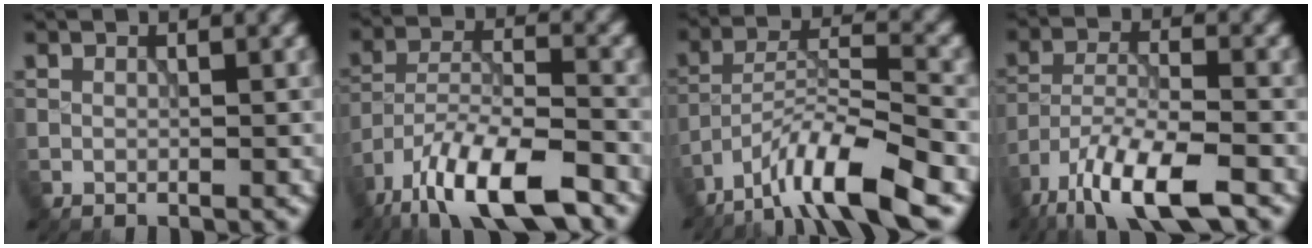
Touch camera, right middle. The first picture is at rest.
{"total": 11.4, "force": [-8.1, 3.4, 7.3], "torque": [-0.125, 0.002, -0.153]}
{"total": 9.3, "force": [-6.5, 1.8, 6.4], "torque": [-0.108, 0.006, -0.125]}
{"total": 9.2, "force": [-6.4, 2.5, 6.1], "torque": [-0.111, -0.006, -0.123]}